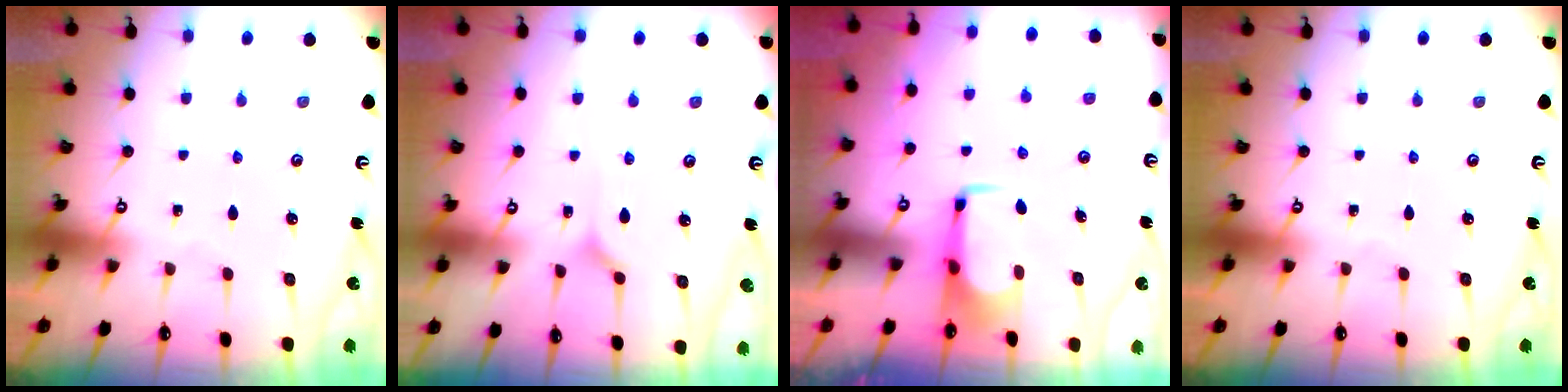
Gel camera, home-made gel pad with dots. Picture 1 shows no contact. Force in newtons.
{"total": 3.7, "press": 3.7, "slide": 0.4}
{"total": 1.6, "press": 1.4, "slide": 0.6}
{"total": 0.0}